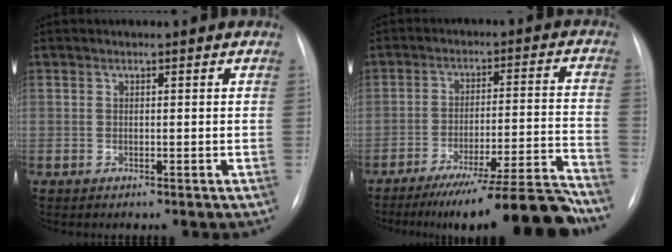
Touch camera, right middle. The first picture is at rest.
{"total": 17.7, "force": [-15.5, -1.5, 8.4], "torque": [-0.084, 0.004, -0.233]}